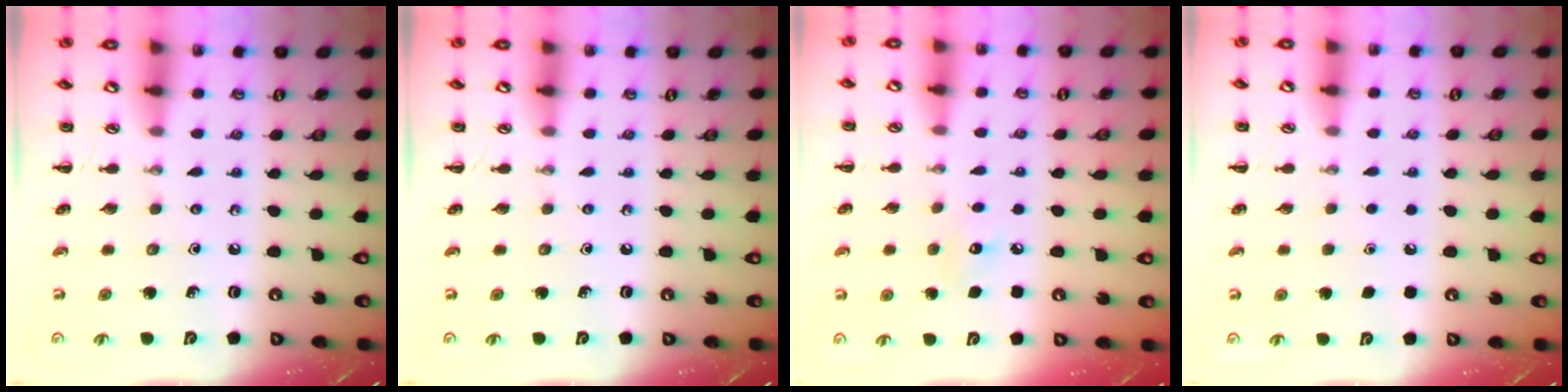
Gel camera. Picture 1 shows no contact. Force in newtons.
{"total": 0.0}
{"total": 5.5, "press": 5.3, "slide": 1.4}
{"total": 1.8, "press": 1.8, "slide": 0.1}